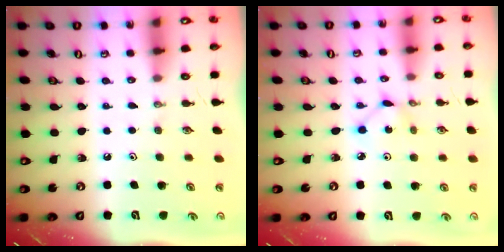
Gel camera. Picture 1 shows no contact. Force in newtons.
{"total": 2.5, "press": 2.5, "slide": 0.2}